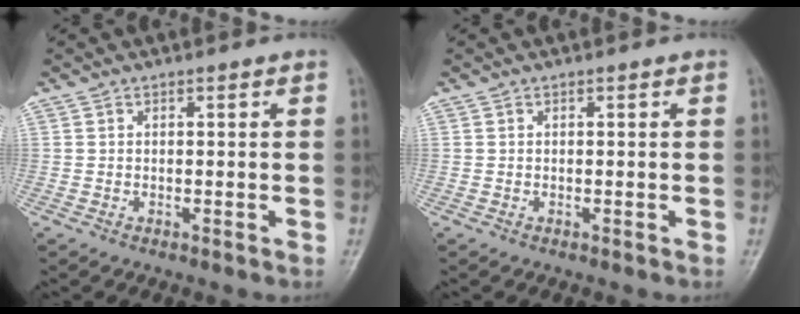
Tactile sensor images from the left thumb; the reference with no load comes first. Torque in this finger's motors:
{"motor_torque": [0.01, 0.01, -0.15, 0.02, 0.00]}